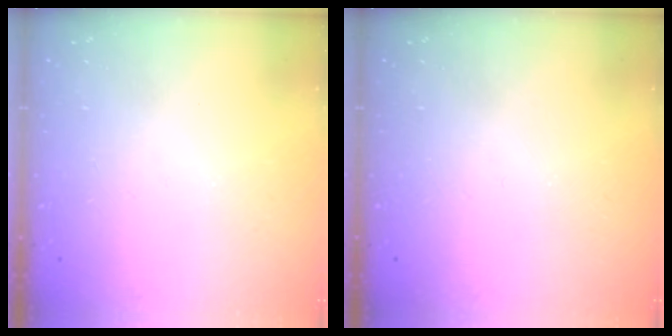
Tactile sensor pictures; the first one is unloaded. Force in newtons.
{"total": 0.0}